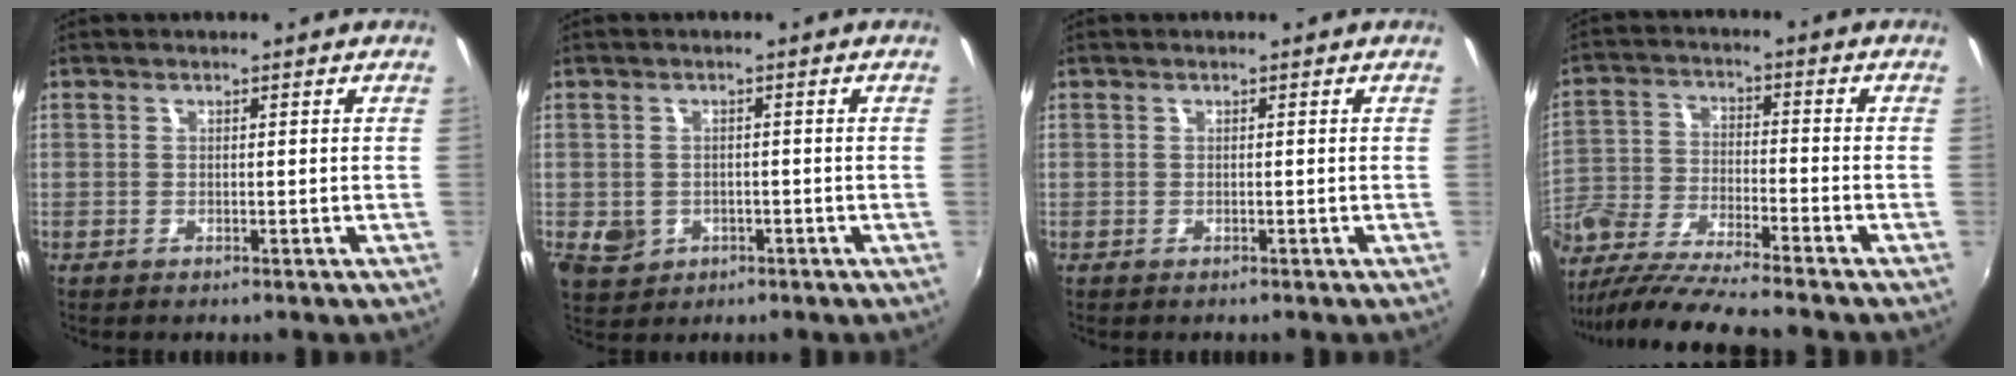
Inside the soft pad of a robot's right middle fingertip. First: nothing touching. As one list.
[{"total": 4.6, "force": [-1.3, 4.0, 1.8], "torque": [-0.041, -0.002, -0.013]}, {"total": 0.0}, {"total": 13.9, "force": [-11.3, 1.7, 7.9], "torque": [-0.167, -0.035, -0.218]}]